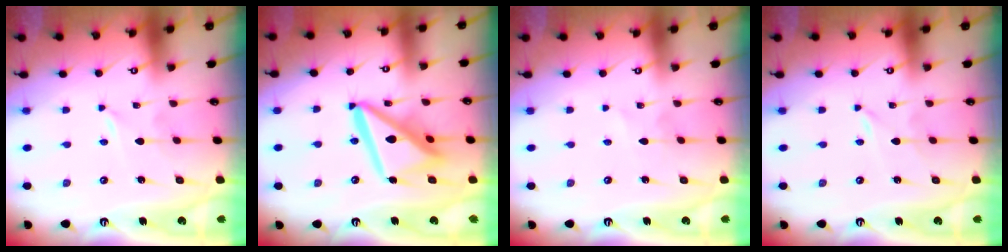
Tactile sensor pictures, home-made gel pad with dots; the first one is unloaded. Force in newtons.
{"total": 16.2, "press": 16.1, "slide": 1.8}
{"total": 1.7, "press": 1.7, "slide": 0.2}
{"total": 0.0}